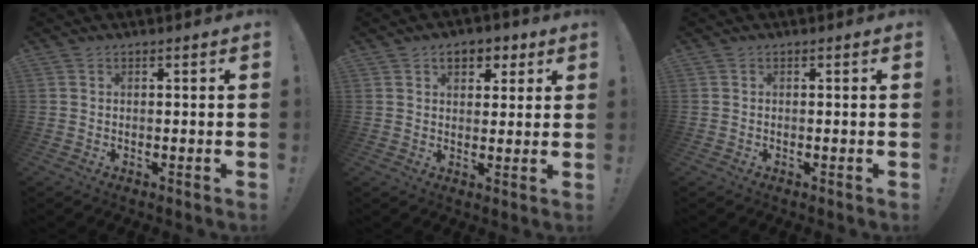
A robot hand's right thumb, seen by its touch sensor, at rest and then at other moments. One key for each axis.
{"total": 6.1, "fx": 2.8, "fy": 4.3, "fz": 3.4, "tx": -0.045, "ty": 0.000, "tz": 0.049}
{"total": 0.0}